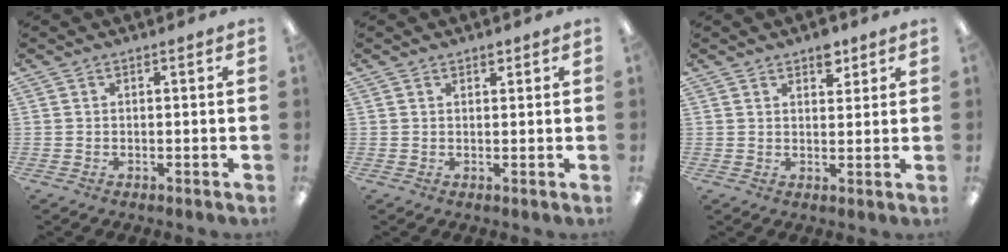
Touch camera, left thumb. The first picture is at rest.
{"total": 1.5, "force": [1.2, 0.8, 0.6], "torque": [-0.004, -0.003, 0.020]}
{"total": 4.6, "force": [3.2, 2.5, 2.2], "torque": [-0.009, -0.017, 0.050]}